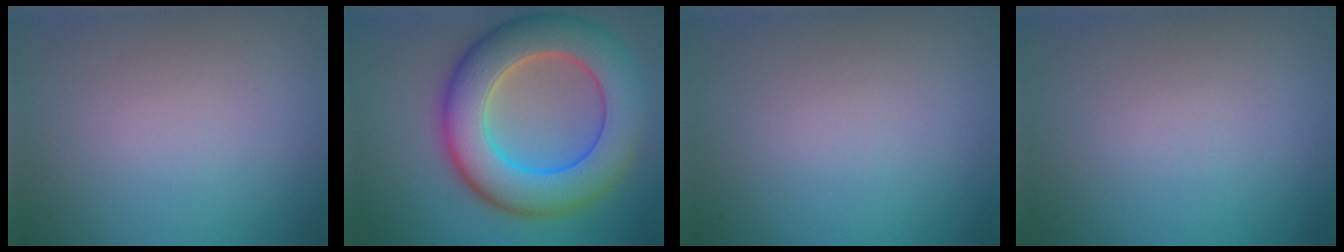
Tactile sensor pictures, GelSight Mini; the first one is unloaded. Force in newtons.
{"total": 11.1, "press": 11.1, "slide": 0.3}
{"total": 0.0}
{"total": 0.0}